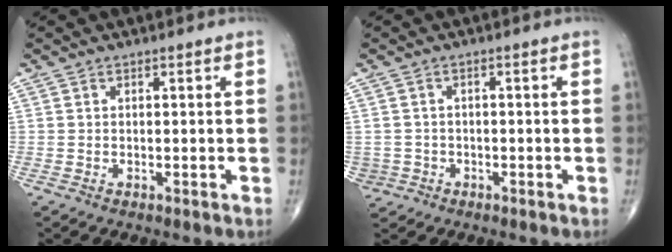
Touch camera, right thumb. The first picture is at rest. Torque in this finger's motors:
{"motor_torque": [-0.13, -0.11, 0.00, 0.09, 0.00]}